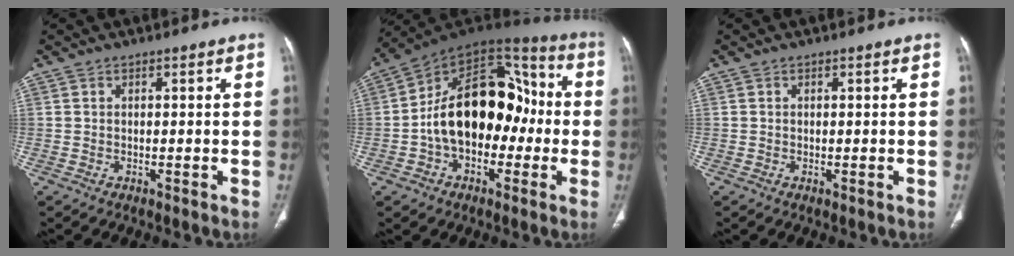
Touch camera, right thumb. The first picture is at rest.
{"total": 21.7, "force": [-2.0, 14.0, 16.4], "torque": [-0.230, 0.056, -0.037]}
{"total": 0.0}